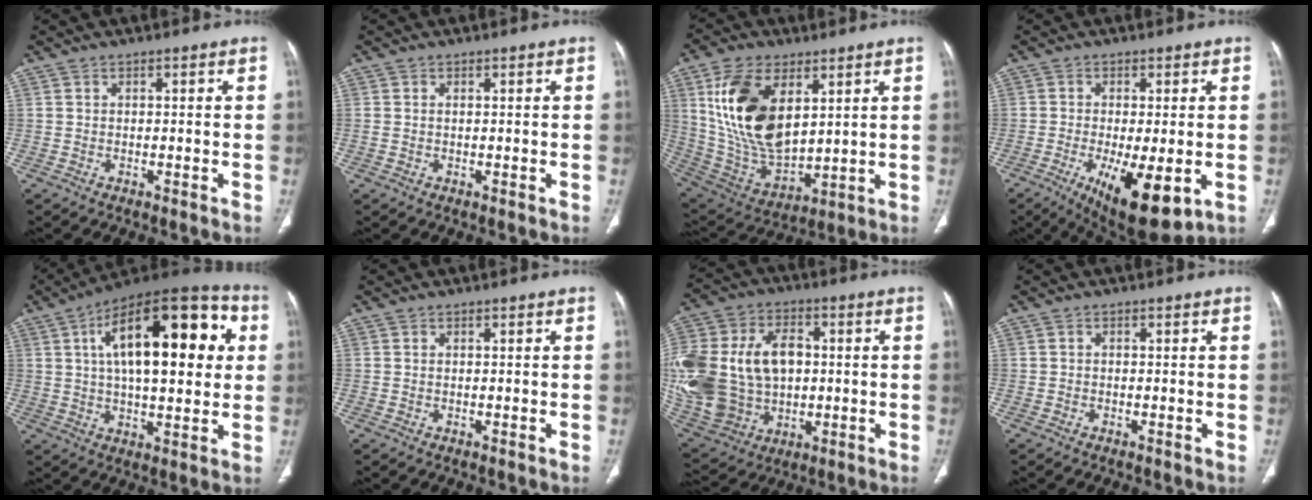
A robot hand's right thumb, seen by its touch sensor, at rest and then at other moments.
{"total": 0.8, "force": [0.1, 0.5, 0.6], "torque": [-0.023, 0.009, 0.007]}
{"total": 19.8, "force": [6.4, 10.8, 15.3], "torque": [-0.278, -0.030, 0.135]}
{"total": 13.2, "force": [-4.2, 4.5, 11.7], "torque": [-0.184, -0.021, -0.051]}
{"total": 25.6, "force": [6.1, 10.9, 22.4], "torque": [-0.322, 0.019, 0.083]}
{"total": 0.0}
{"total": 29.4, "force": [1.3, 21.6, 20.0], "torque": [-0.463, 0.030, 0.048]}
{"total": 0.0}